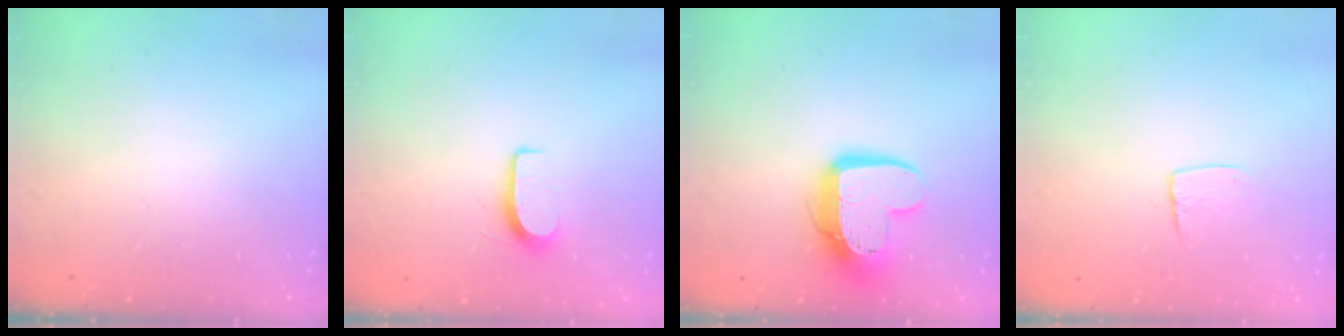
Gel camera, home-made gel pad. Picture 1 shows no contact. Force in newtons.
{"total": 6.1, "press": 6.1, "slide": 0.6}
{"total": 14.4, "press": 14.3, "slide": 1.2}
{"total": 5.9, "press": 5.9, "slide": 0.4}